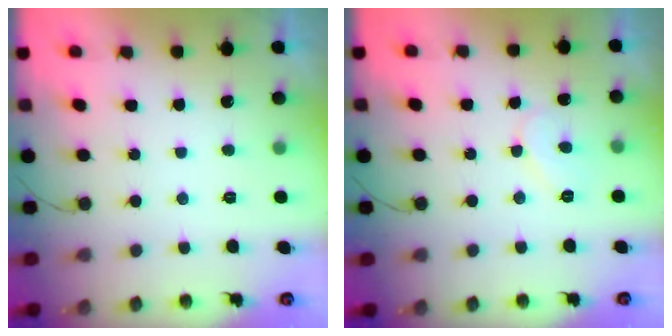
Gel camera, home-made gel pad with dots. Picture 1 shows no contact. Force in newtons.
{"total": 6.6, "press": 6.6, "slide": 0.6}